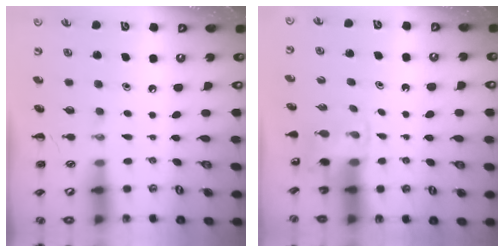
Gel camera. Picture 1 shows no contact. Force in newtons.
{"total": 2.6, "press": 2.5, "slide": 0.9}